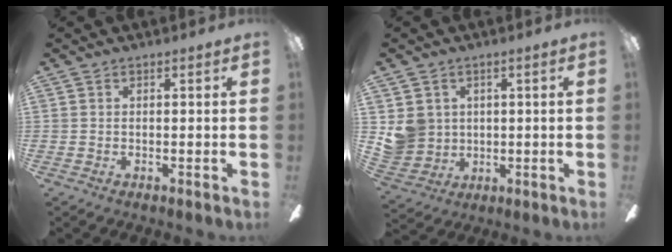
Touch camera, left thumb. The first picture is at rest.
{"total": 6.9, "force": [1.8, 6.6, 1.1], "torque": [-0.028, -0.004, 0.040]}